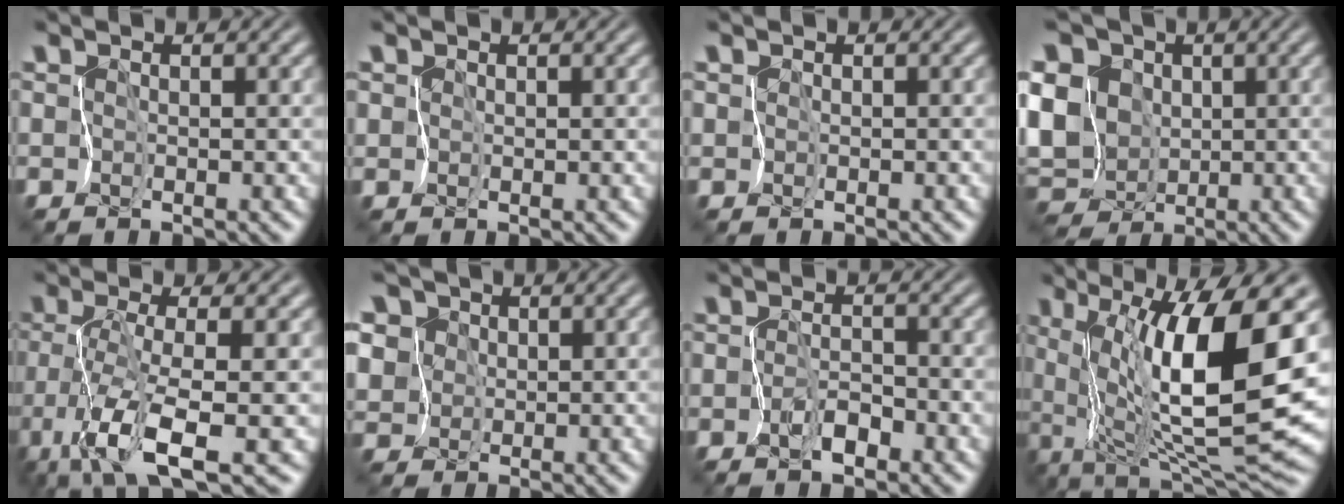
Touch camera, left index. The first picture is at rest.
{"total": 2.0, "force": [1.1, 1.5, 0.7], "torque": [-0.010, 0.012, 0.006]}
{"total": 1.2, "force": [0.6, 1.0, 0.3], "torque": [0.002, 0.012, -0.002]}
{"total": 11.7, "force": [-0.1, 9.9, 6.3], "torque": [-0.119, 0.023, -0.031]}
{"total": 6.7, "force": [-3.0, 0.7, 6.0], "torque": [-0.125, -0.008, -0.057]}
{"total": 9.5, "force": [4.8, 7.1, 4.2], "torque": [-0.105, 0.035, 0.054]}
{"total": 1.6, "force": [-1.3, 0.4, 0.9], "torque": [-0.018, 0.002, -0.026]}
{"total": 12.0, "force": [2.2, 2.5, 11.5], "torque": [-0.194, -0.016, 0.047]}